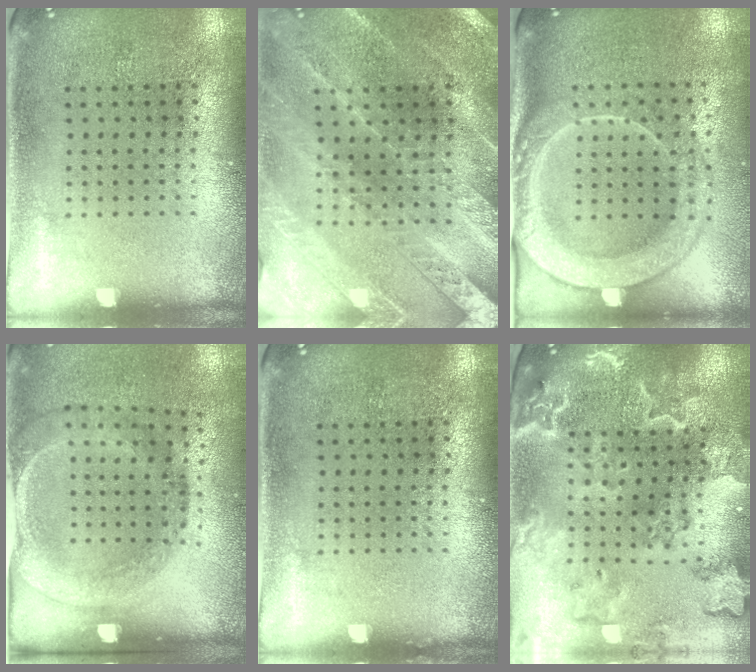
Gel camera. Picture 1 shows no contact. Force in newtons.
{"total": 2.2, "press": 2.2, "slide": 0.2}
{"total": 2.4, "press": 2.2, "slide": 1.1}
{"total": 1.8, "press": 1.1, "slide": 1.4}
{"total": 0.0}
{"total": 3.6, "press": 3.1, "slide": 1.7}